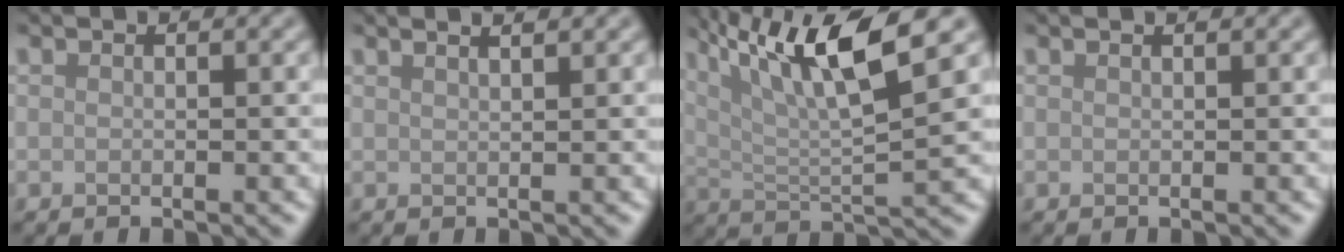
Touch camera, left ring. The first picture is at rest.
{"total": 3.7, "force": [2.5, 1.6, 2.2], "torque": [-0.006, 0.030, -0.002]}
{"total": 10.1, "force": [5.3, 2.0, 8.3], "torque": [-0.137, 0.005, 0.096]}
{"total": 0.8, "force": [0.7, 0.3, 0.4], "torque": [-0.004, -0.002, 0.001]}